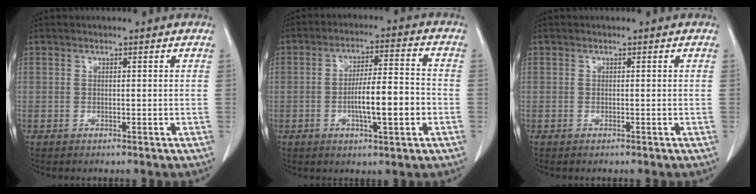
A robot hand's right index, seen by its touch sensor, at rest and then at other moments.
{"total": 9.0, "force": [-2.2, 1.4, 8.6], "torque": [-0.147, 0.011, -0.034]}
{"total": 0.0}